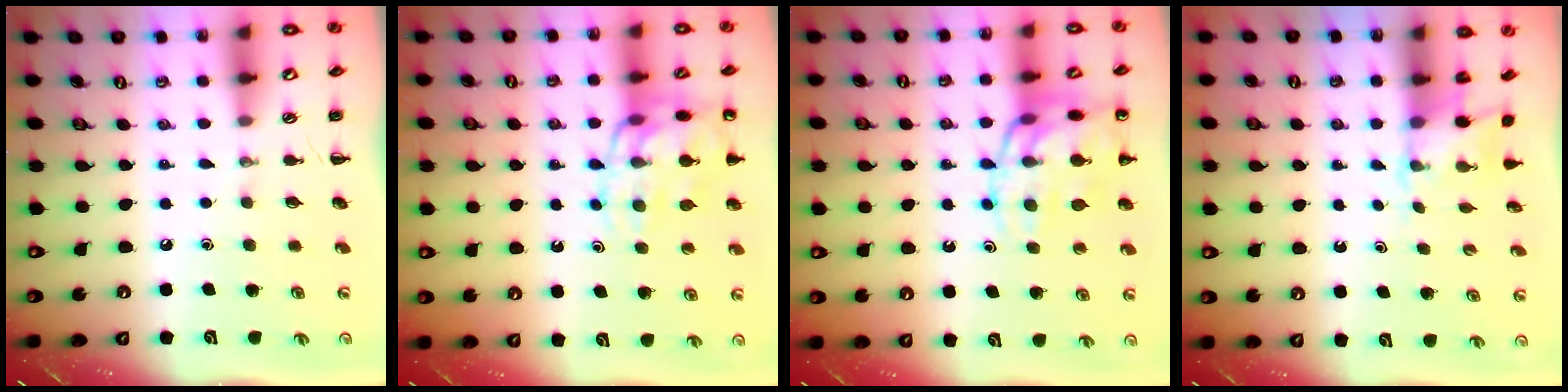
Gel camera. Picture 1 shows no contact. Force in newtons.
{"total": 14.6, "press": 14.5, "slide": 1.8}
{"total": 17.6, "press": 17.5, "slide": 2.0}
{"total": 2.6, "press": 2.5, "slide": 0.6}